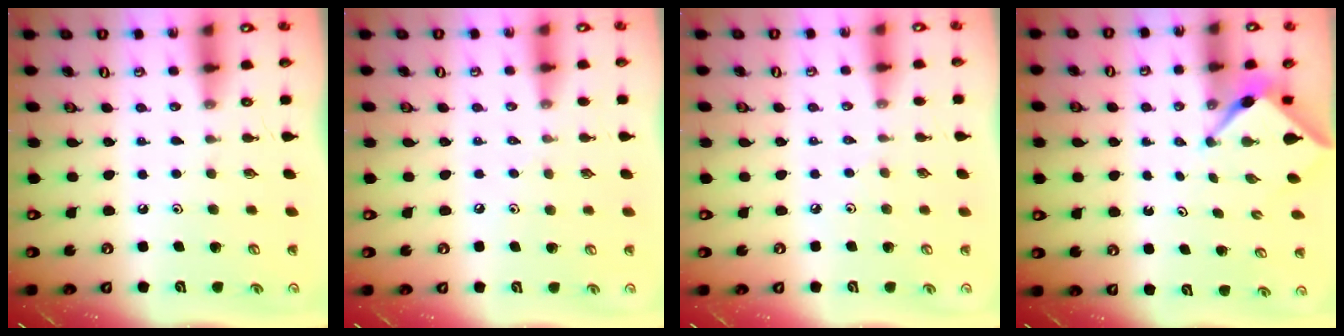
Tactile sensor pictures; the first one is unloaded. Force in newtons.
{"total": 3.3, "press": 3.2, "slide": 0.5}
{"total": 2.2, "press": 2.2, "slide": 0.5}
{"total": 3.1, "press": 3.1, "slide": 0.3}